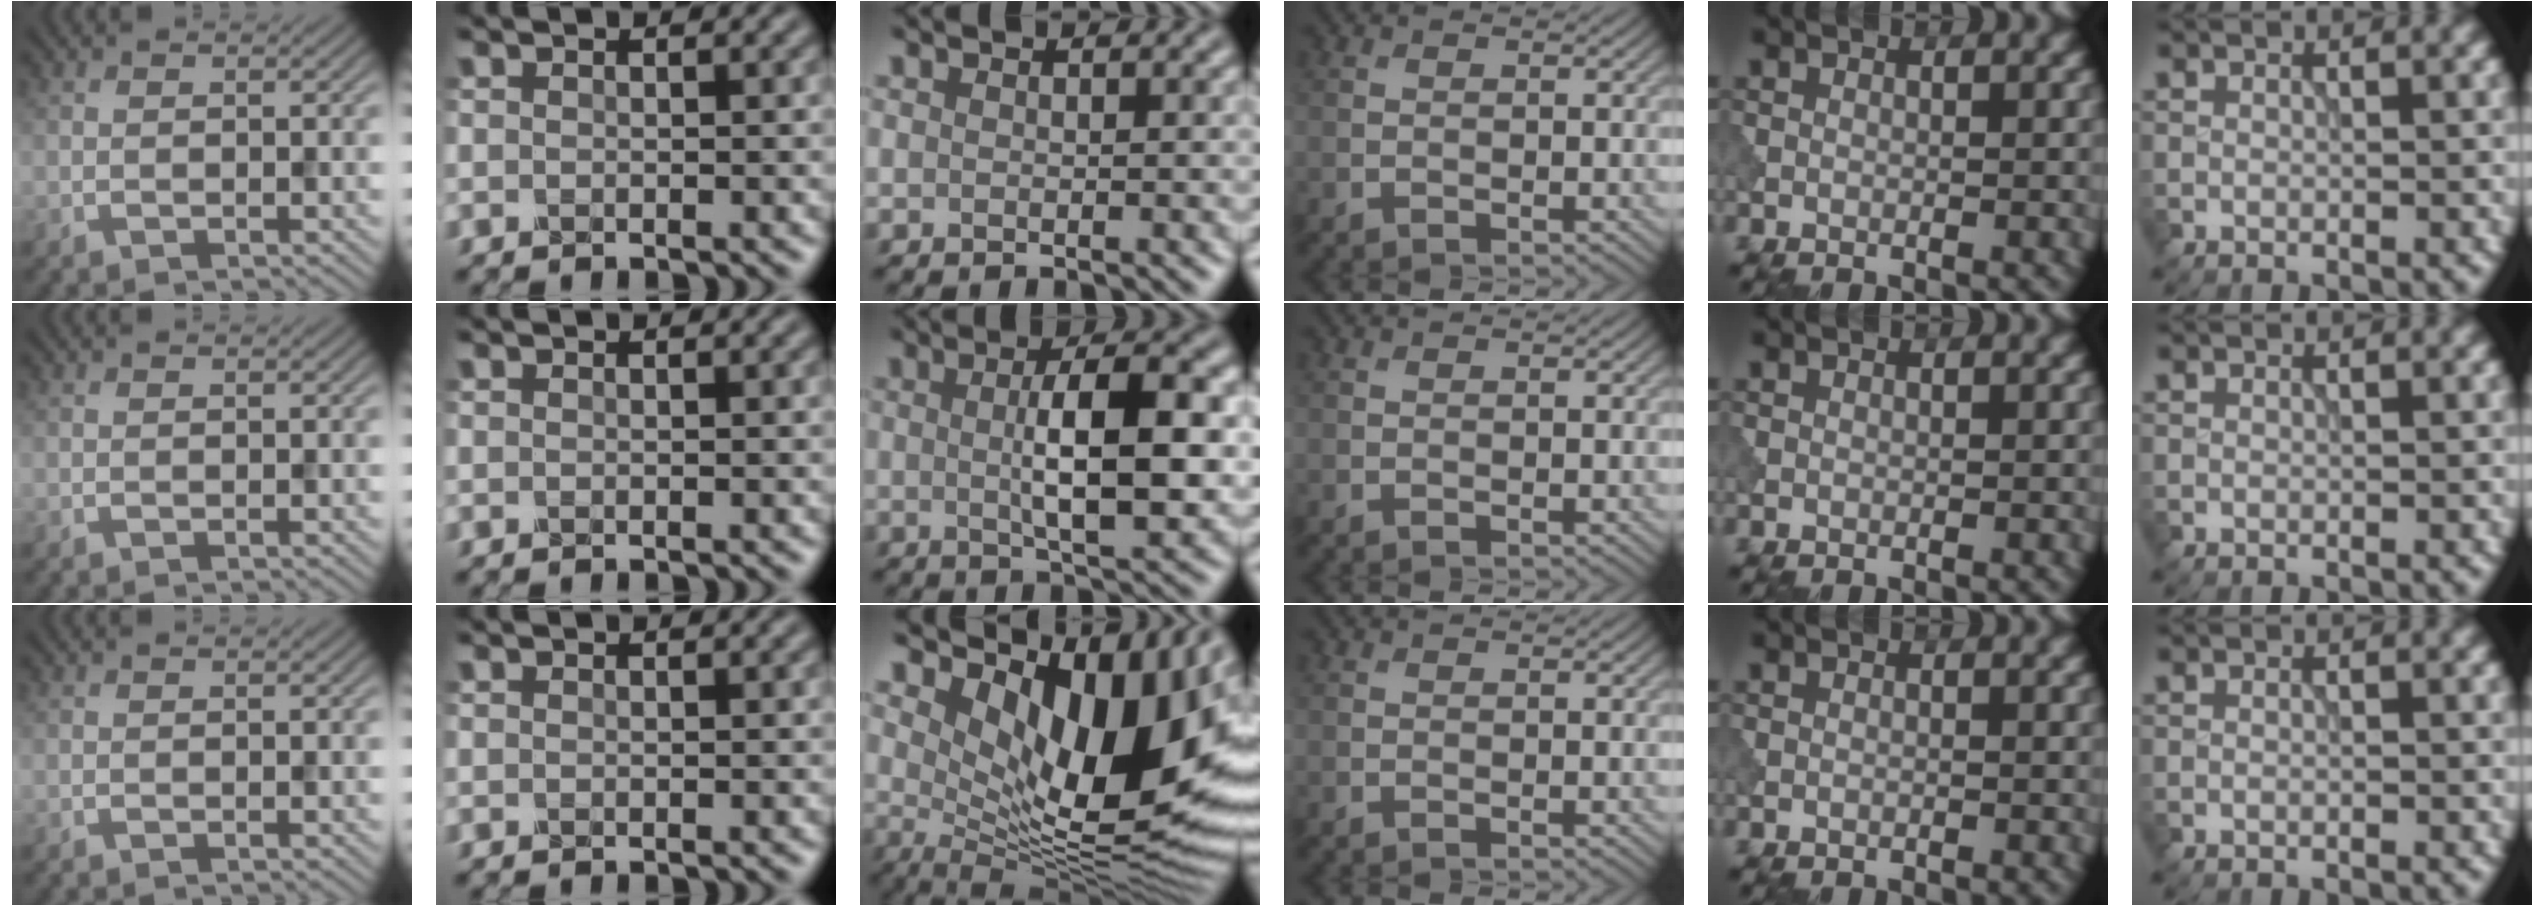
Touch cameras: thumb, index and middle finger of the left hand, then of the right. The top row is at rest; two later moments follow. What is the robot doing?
{"motion": "dispense", "object": "dispenser bottle"}